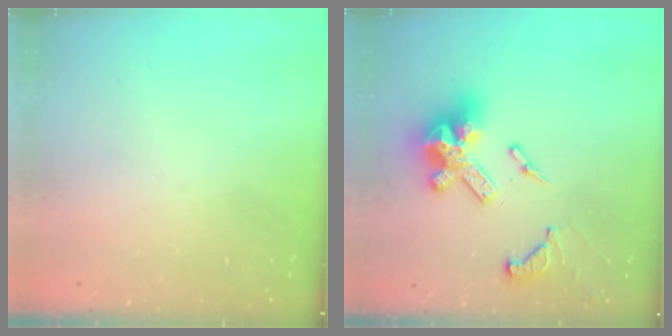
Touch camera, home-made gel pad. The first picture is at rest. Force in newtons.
{"total": 16.7, "press": 16.6, "slide": 1.8}